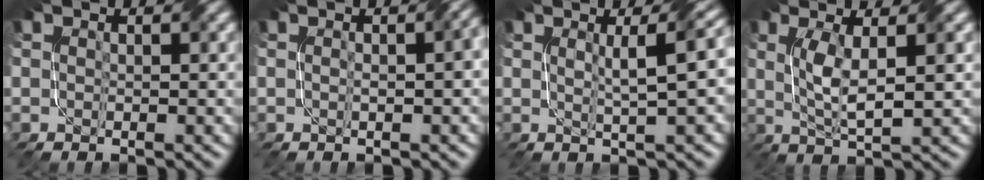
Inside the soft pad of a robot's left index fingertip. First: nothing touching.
{"total": 2.6, "force": [0.2, 0.7, 2.5], "torque": [-0.022, 0.009, 0.000]}
{"total": 5.4, "force": [1.4, 1.3, 5.1], "torque": [-0.048, 0.019, 0.022]}
{"total": 4.1, "force": [0.8, 1.0, 3.9], "torque": [-0.080, -0.001, 0.020]}